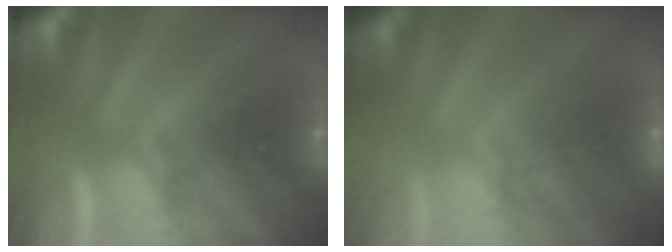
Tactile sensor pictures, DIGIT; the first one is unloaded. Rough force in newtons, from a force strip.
{"total": 2.8}